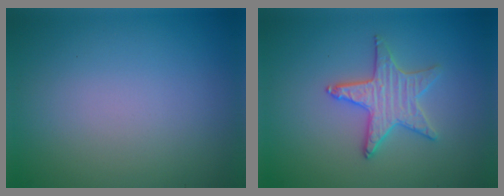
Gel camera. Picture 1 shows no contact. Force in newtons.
{"total": 3.1, "press": 3.1, "slide": 0.4}